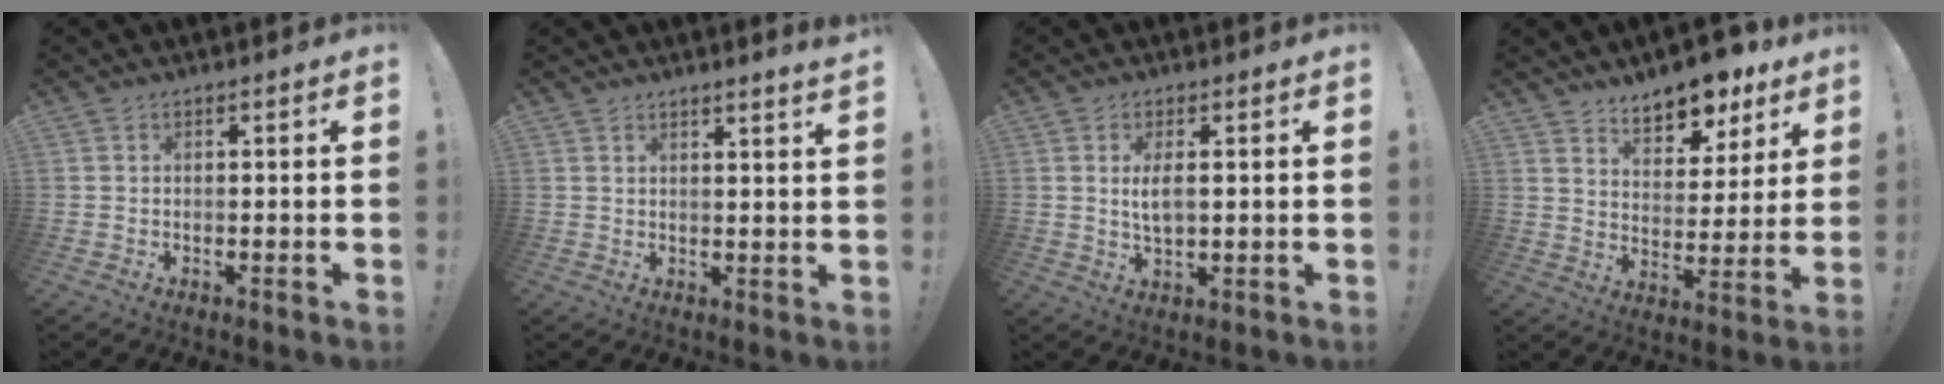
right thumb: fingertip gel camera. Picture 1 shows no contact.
{"total": 3.0, "force": [2.5, -0.5, 1.6], "torque": [-0.020, -0.021, 0.040]}
{"total": 4.5, "force": [0.8, 1.6, 4.1], "torque": [-0.068, -0.011, 0.009]}
{"total": 11.5, "force": [9.5, 4.8, 4.3], "torque": [-0.058, -0.071, 0.170]}